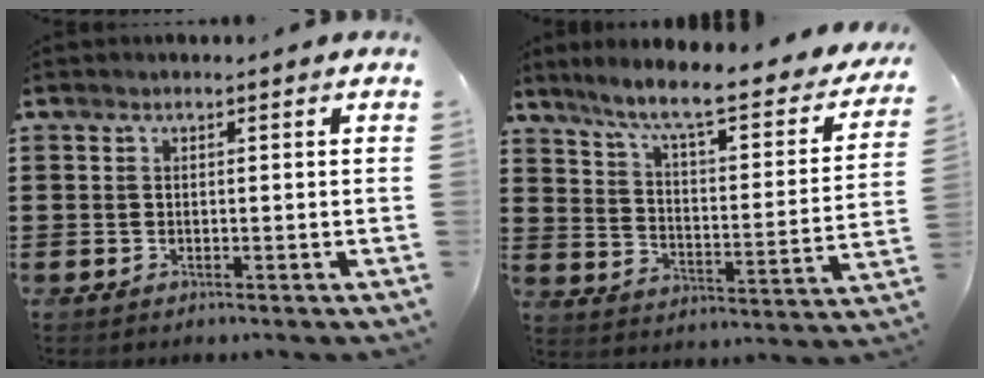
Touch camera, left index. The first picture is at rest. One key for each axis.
{"total": 8.1, "fx": 6.6, "fy": 0.3, "fz": 4.6, "tx": -0.108, "ty": -0.050, "tz": 0.104}